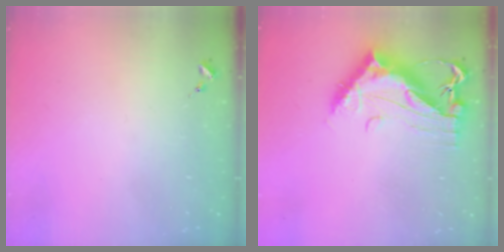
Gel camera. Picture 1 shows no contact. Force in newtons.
{"total": 13.7, "press": 13.6, "slide": 1.3}